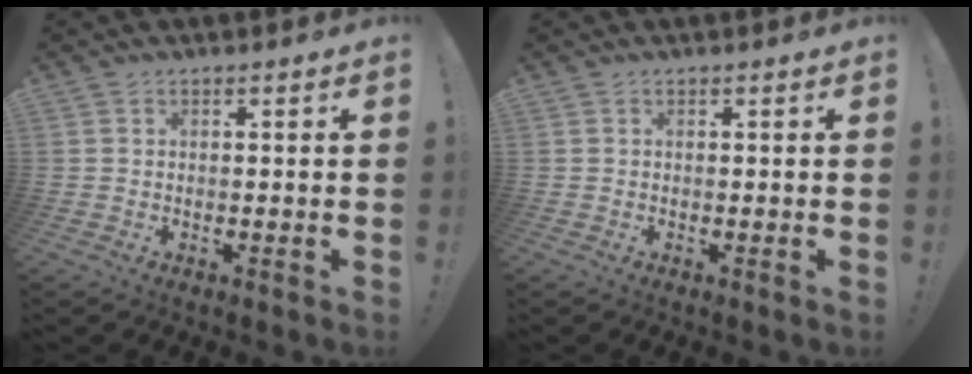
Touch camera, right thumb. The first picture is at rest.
{"total": 0.0}